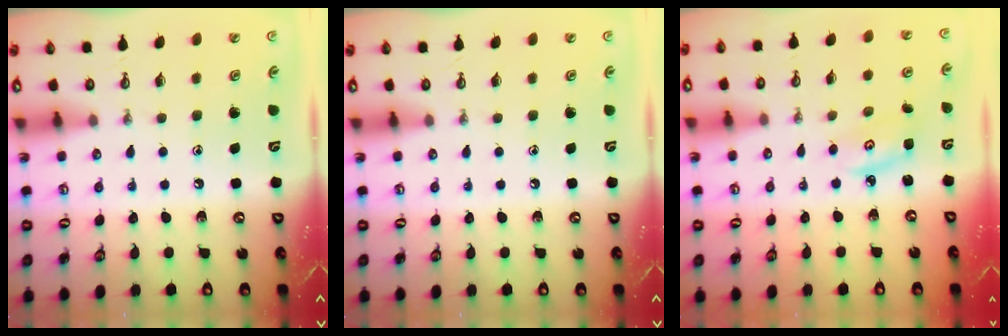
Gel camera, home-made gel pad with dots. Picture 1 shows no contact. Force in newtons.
{"total": 0.0}
{"total": 2.7, "press": 2.6, "slide": 0.3}